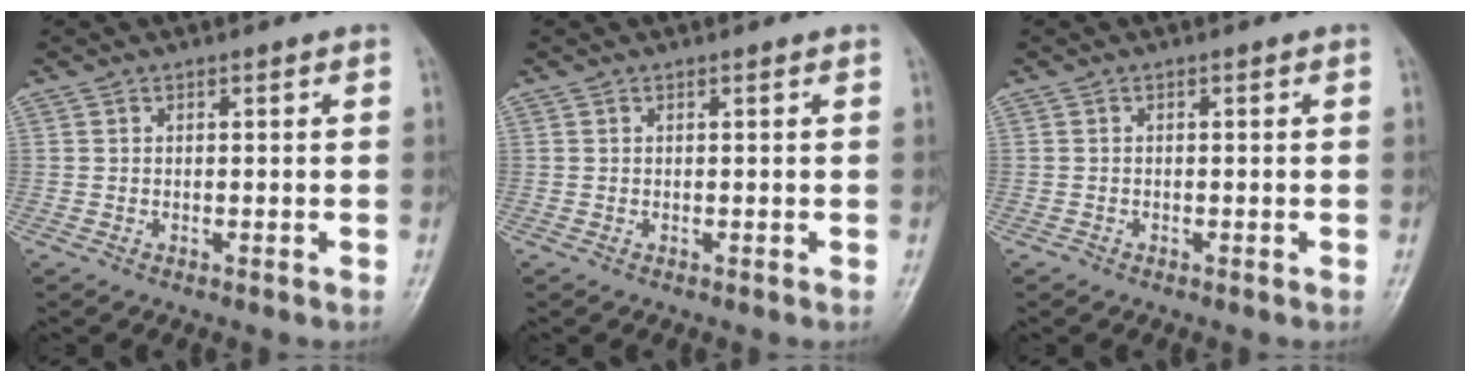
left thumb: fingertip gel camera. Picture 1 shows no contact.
{"total": 0.0}
{"total": 0.7, "force": [-0.5, 0.5, 0.1], "torque": [-0.001, 0.001, -0.014]}